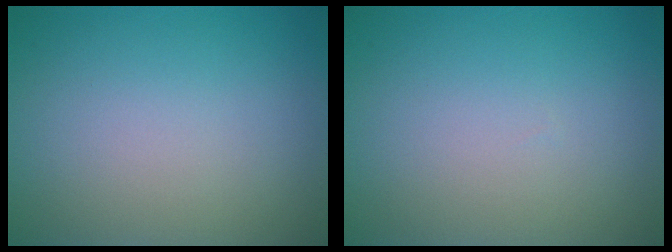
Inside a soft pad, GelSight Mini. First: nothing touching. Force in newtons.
{"total": 0.0}